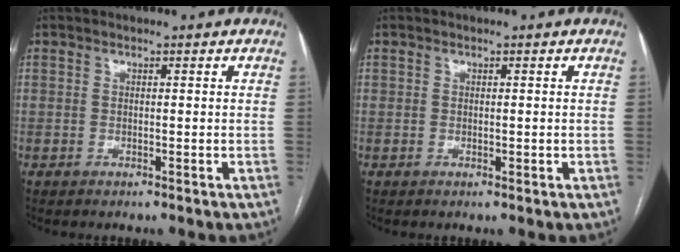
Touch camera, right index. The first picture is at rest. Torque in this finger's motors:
{"motor_torque": [-0.38, 0.35, -0.01, 0.01]}